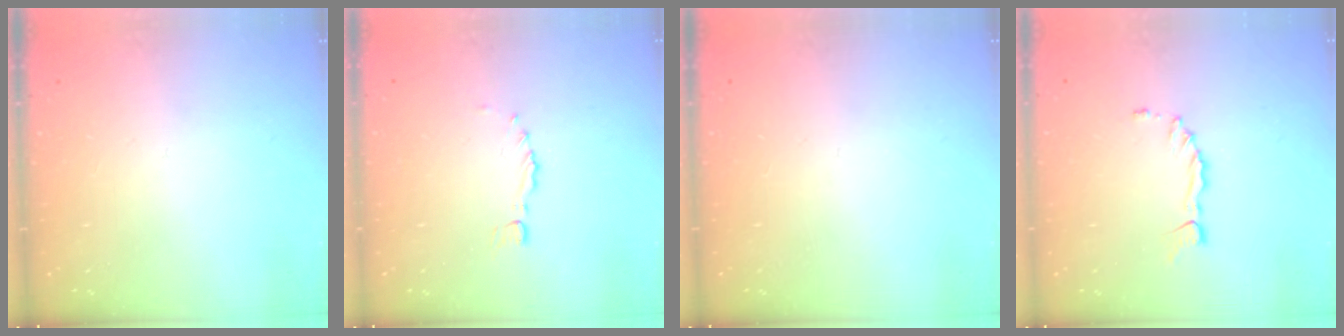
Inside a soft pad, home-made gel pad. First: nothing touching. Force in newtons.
{"total": 0.0}
{"total": 1.6, "press": 1.5, "slide": 0.5}
{"total": 1.3, "press": 1.3, "slide": 0.1}